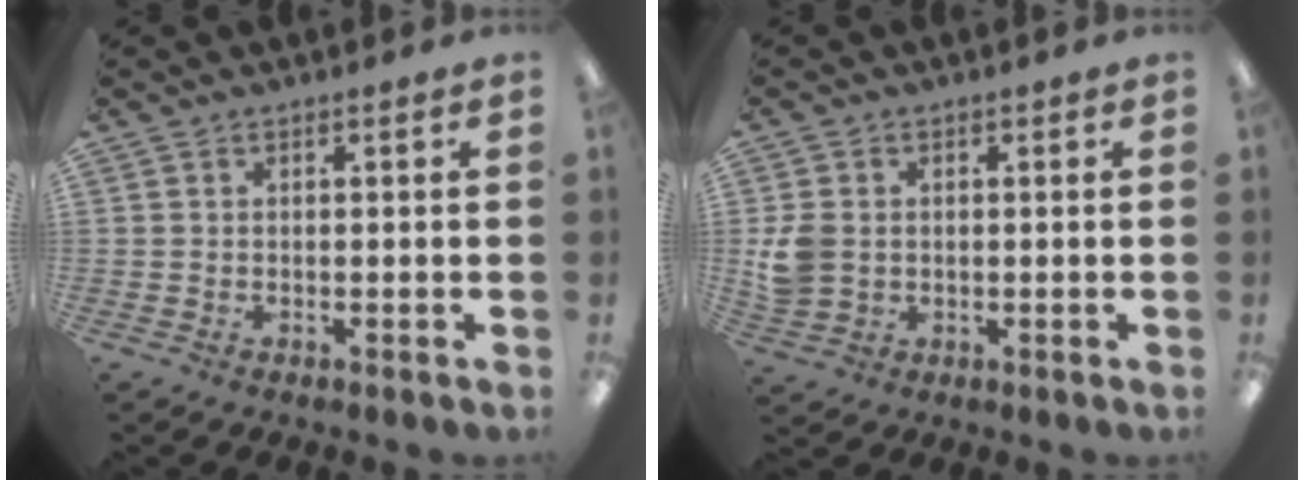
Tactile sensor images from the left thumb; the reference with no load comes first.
{"total": 6.0, "force": [0.5, 5.0, 3.1], "torque": [-0.065, 0.006, 0.012]}